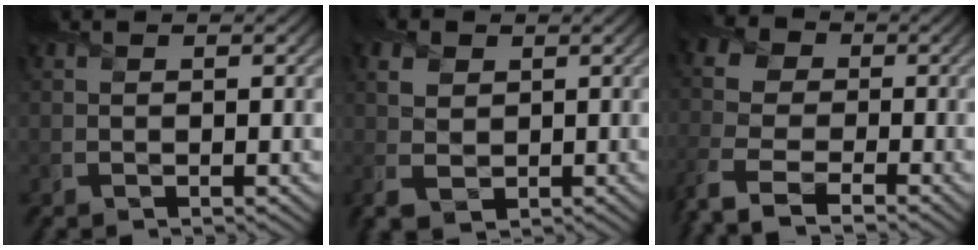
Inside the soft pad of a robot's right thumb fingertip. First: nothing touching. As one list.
[{"total": 4.0, "force": [0.8, 3.0, 2.5], "torque": [-0.069, 0.001, 0.014]}, {"total": 9.4, "force": [-5.0, 5.7, 5.6], "torque": [-0.144, -0.019, -0.107]}]